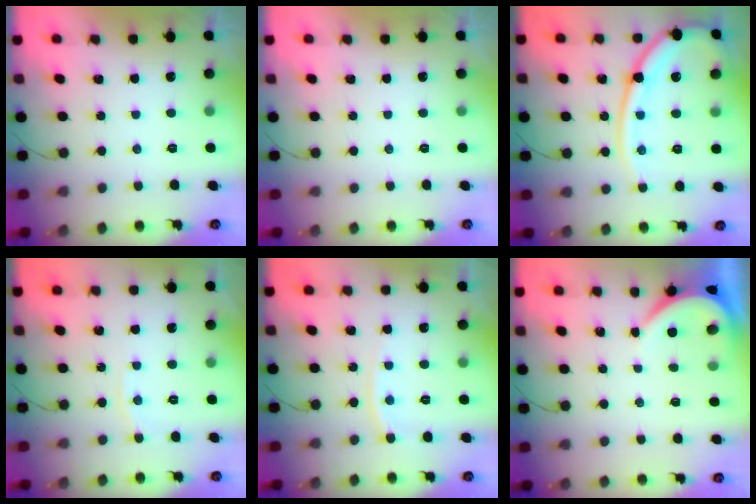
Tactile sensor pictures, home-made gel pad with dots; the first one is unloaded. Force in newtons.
{"total": 0.0}
{"total": 15.9, "press": 15.9, "slide": 1.4}
{"total": 2.7, "press": 2.7, "slide": 0.4}
{"total": 7.0, "press": 6.9, "slide": 1.0}
{"total": 3.9, "press": 3.9, "slide": 0.6}